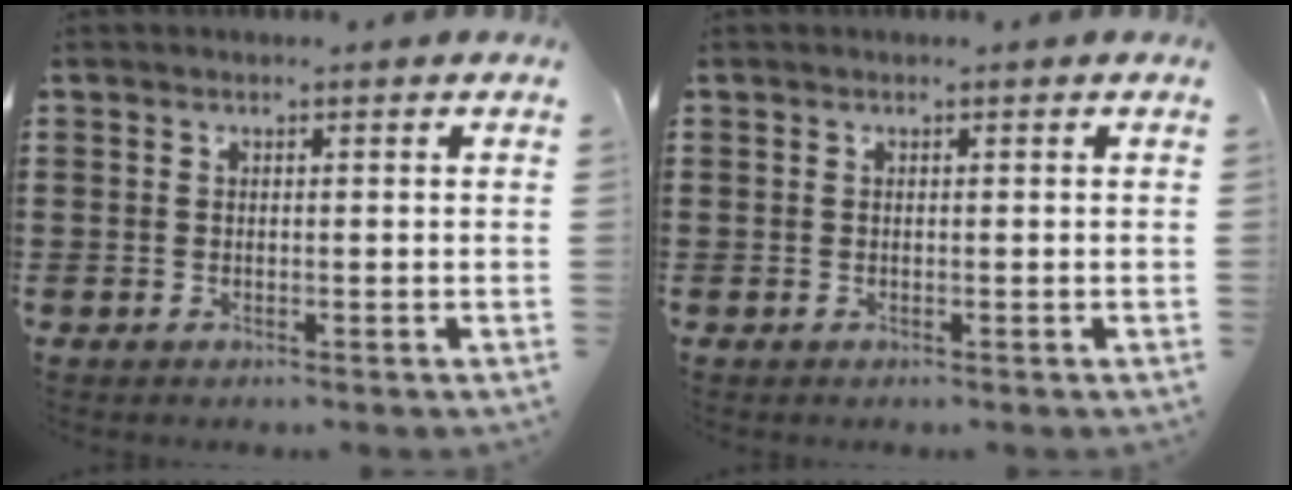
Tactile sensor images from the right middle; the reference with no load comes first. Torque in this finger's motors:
{"motor_torque": [0.03, -0.03, -0.02, 0.00]}